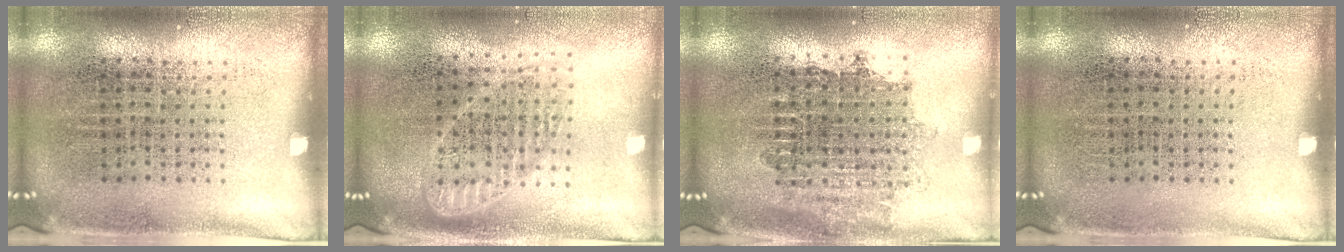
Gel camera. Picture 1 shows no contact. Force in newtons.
{"total": 1.8, "press": 1.6, "slide": 0.9}
{"total": 1.6, "press": 1.3, "slide": 0.9}
{"total": 0.0}